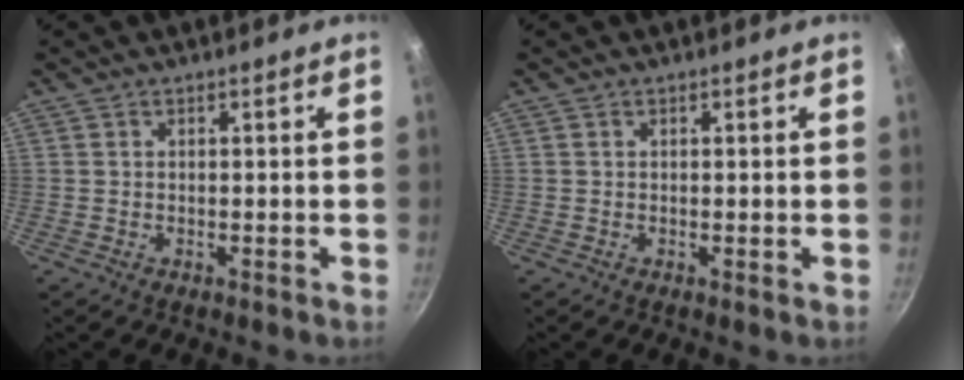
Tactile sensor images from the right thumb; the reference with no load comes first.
{"total": 0.0}